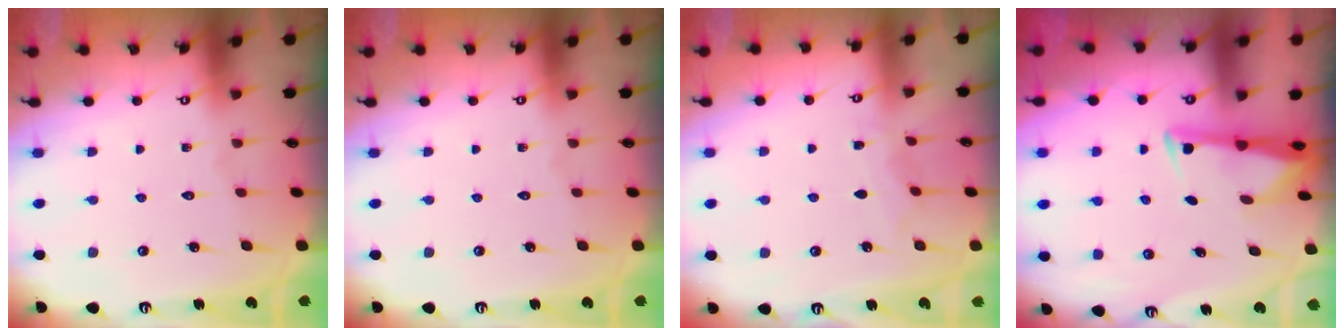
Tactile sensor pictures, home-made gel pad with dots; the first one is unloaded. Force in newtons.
{"total": 0.0}
{"total": 4.3, "press": 4.2, "slide": 0.5}
{"total": 2.9, "press": 2.8, "slide": 0.4}